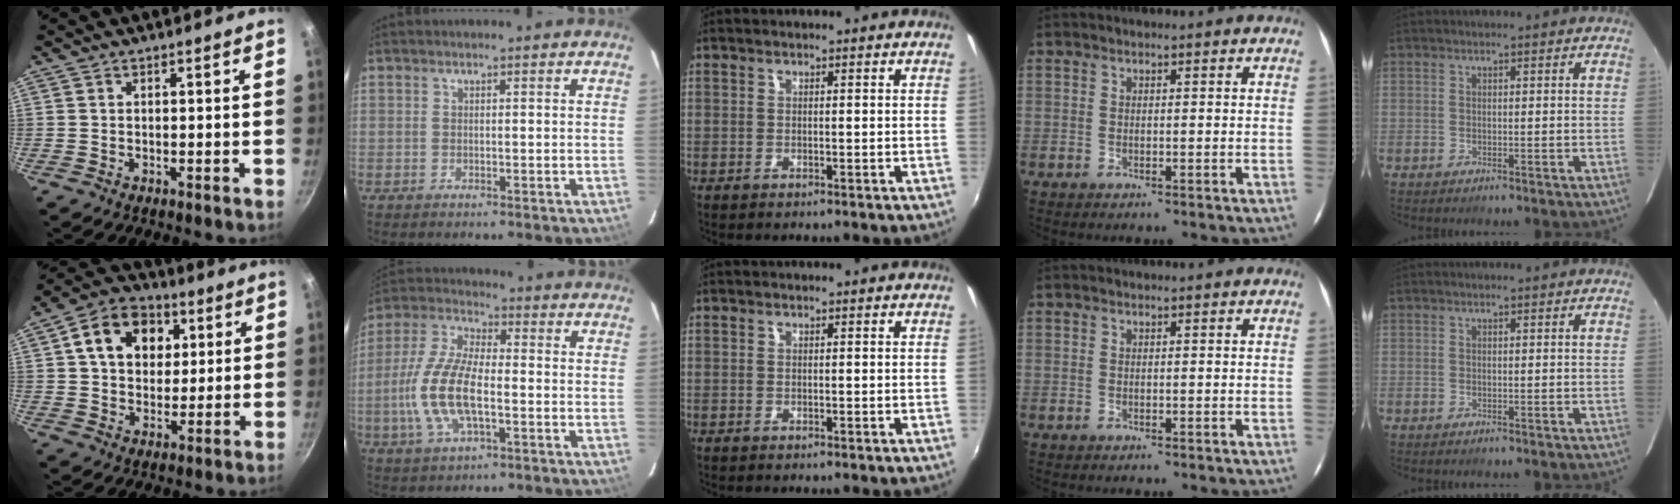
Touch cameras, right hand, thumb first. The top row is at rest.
{"thumb": {"total": 13.8, "force": [4.2, 10.3, 8.0], "torque": [-0.105, 0.009, 0.059]}, "index": {"total": 13.7, "force": [-3.0, 5.4, 12.3], "torque": [-0.267, 0.000, -0.062]}}